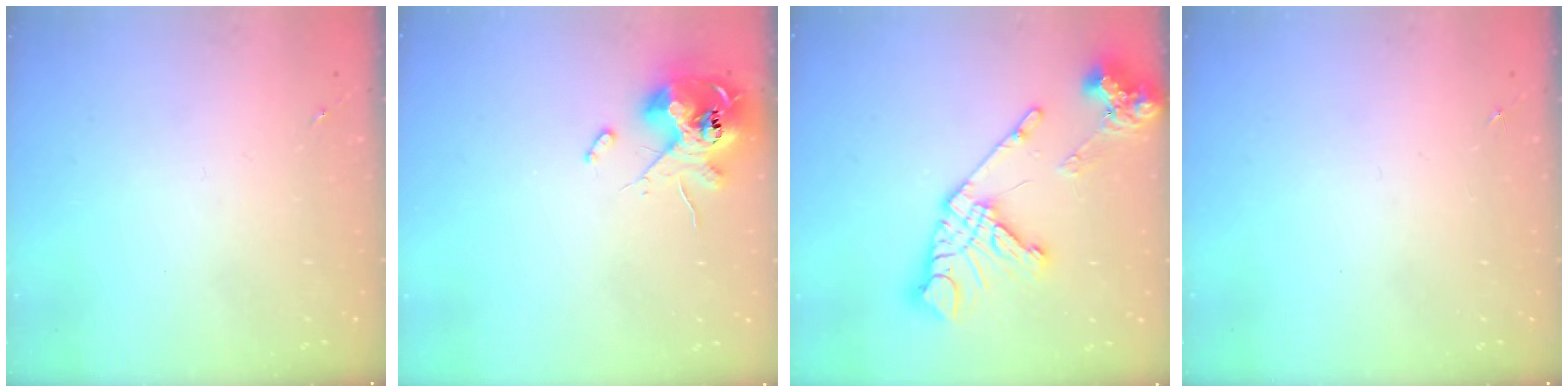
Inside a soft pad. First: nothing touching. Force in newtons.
{"total": 12.0, "press": 11.8, "slide": 1.9}
{"total": 20.4, "press": 20.3, "slide": 2.5}
{"total": 0.0}